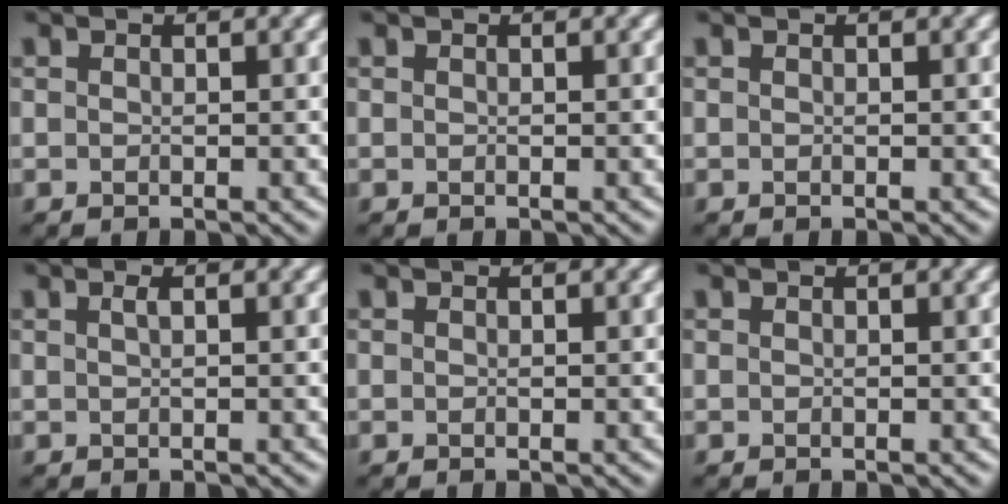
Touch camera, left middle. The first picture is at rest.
{"total": 0.0}
{"total": 0.0}
{"total": 0.8, "force": [0.3, 0.3, 0.7], "torque": [-0.013, 0.005, 0.005]}
{"total": 0.0}
{"total": 0.0}